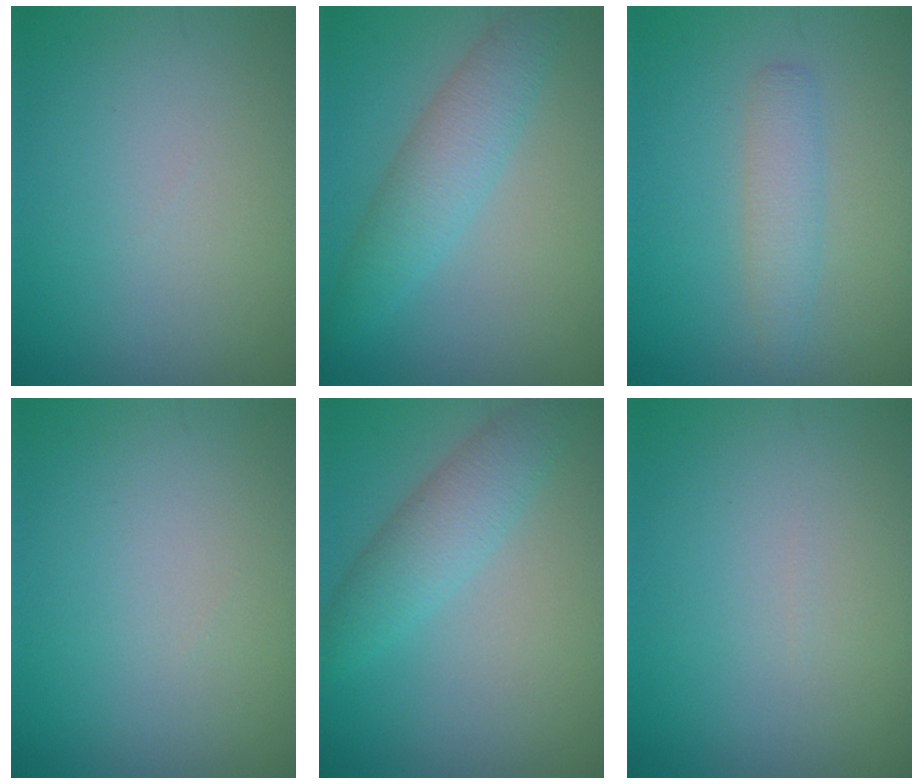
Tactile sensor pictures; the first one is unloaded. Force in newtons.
{"total": 4.1, "press": 4.1, "slide": 0.0}
{"total": 2.4, "press": 2.4, "slide": 0.1}
{"total": 0.0}
{"total": 3.8, "press": 3.8, "slide": 0.1}
{"total": 0.0}